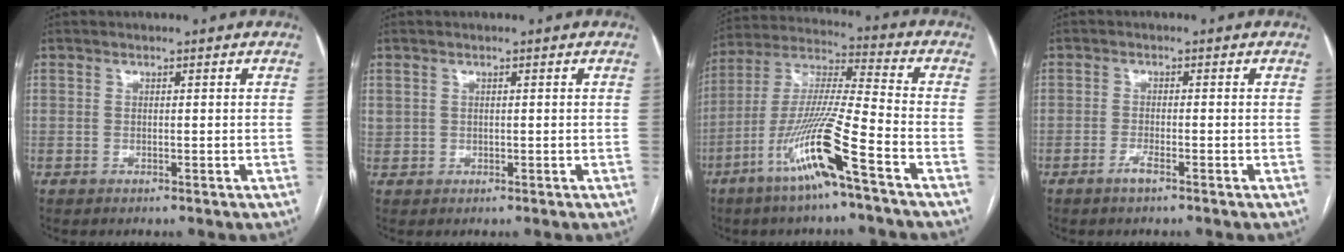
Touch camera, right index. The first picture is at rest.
{"total": 1.1, "force": [0.3, 1.0, 0.3], "torque": [0.003, 0.010, 0.007]}
{"total": 14.8, "force": [-7.5, -0.4, 12.8], "torque": [-0.264, -0.015, -0.146]}
{"total": 1.9, "force": [-1.3, 0.0, 1.3], "torque": [-0.029, -0.002, -0.027]}